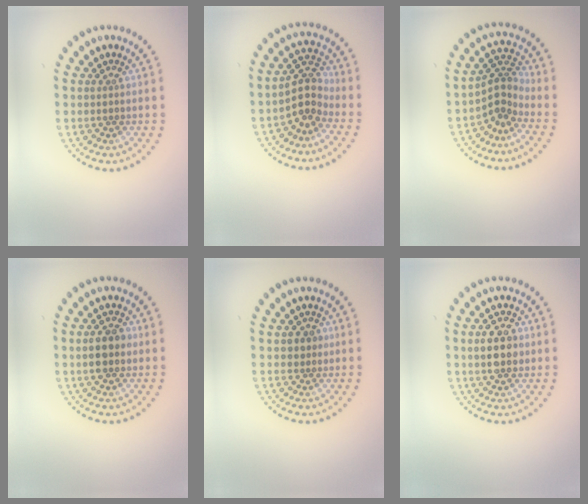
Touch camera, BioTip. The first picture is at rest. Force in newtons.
{"total": 3.1, "press": 2.7, "slide": 1.6}
{"total": 3.0, "press": 2.0, "slide": 2.2}
{"total": 2.5, "press": 2.5, "slide": 0.2}
{"total": 1.1, "press": 0.9, "slide": 0.6}
{"total": 3.5, "press": 3.5, "slide": 0.2}